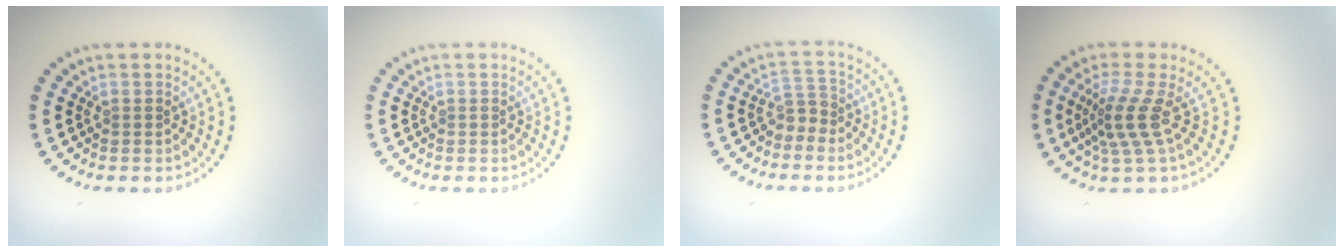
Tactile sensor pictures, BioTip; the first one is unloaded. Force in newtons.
{"total": 0.0}
{"total": 2.0, "press": 1.3, "slide": 1.5}
{"total": 3.2, "press": 2.2, "slide": 2.4}